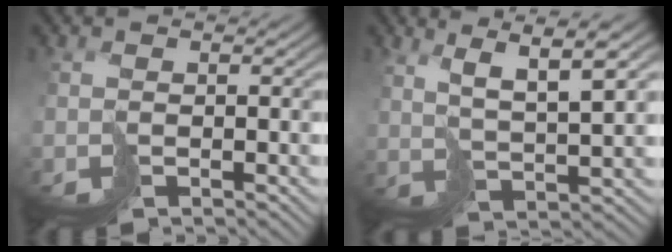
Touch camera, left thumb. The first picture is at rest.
{"total": 7.6, "force": [4.7, 1.3, 5.9], "torque": [-0.104, 0.011, 0.090]}